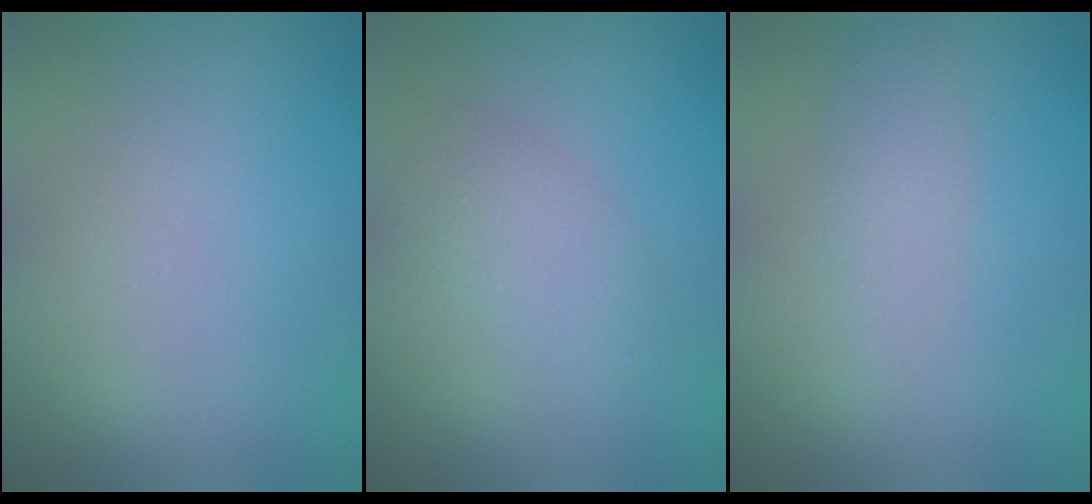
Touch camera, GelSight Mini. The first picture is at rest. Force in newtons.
{"total": 2.4, "press": 2.4, "slide": 0.2}
{"total": 1.5, "press": 1.5, "slide": 0.1}